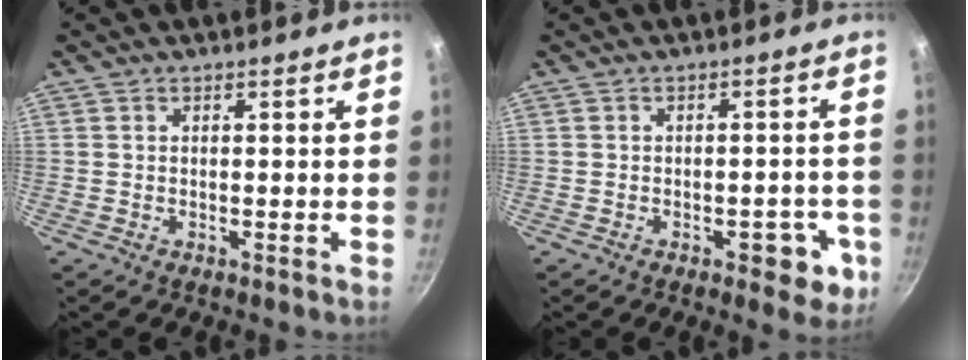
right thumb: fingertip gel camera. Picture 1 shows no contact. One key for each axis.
{"total": 6.2, "fx": -2.8, "fy": 3.0, "fz": 4.6, "tx": -0.031, "ty": 0.018, "tz": -0.031}